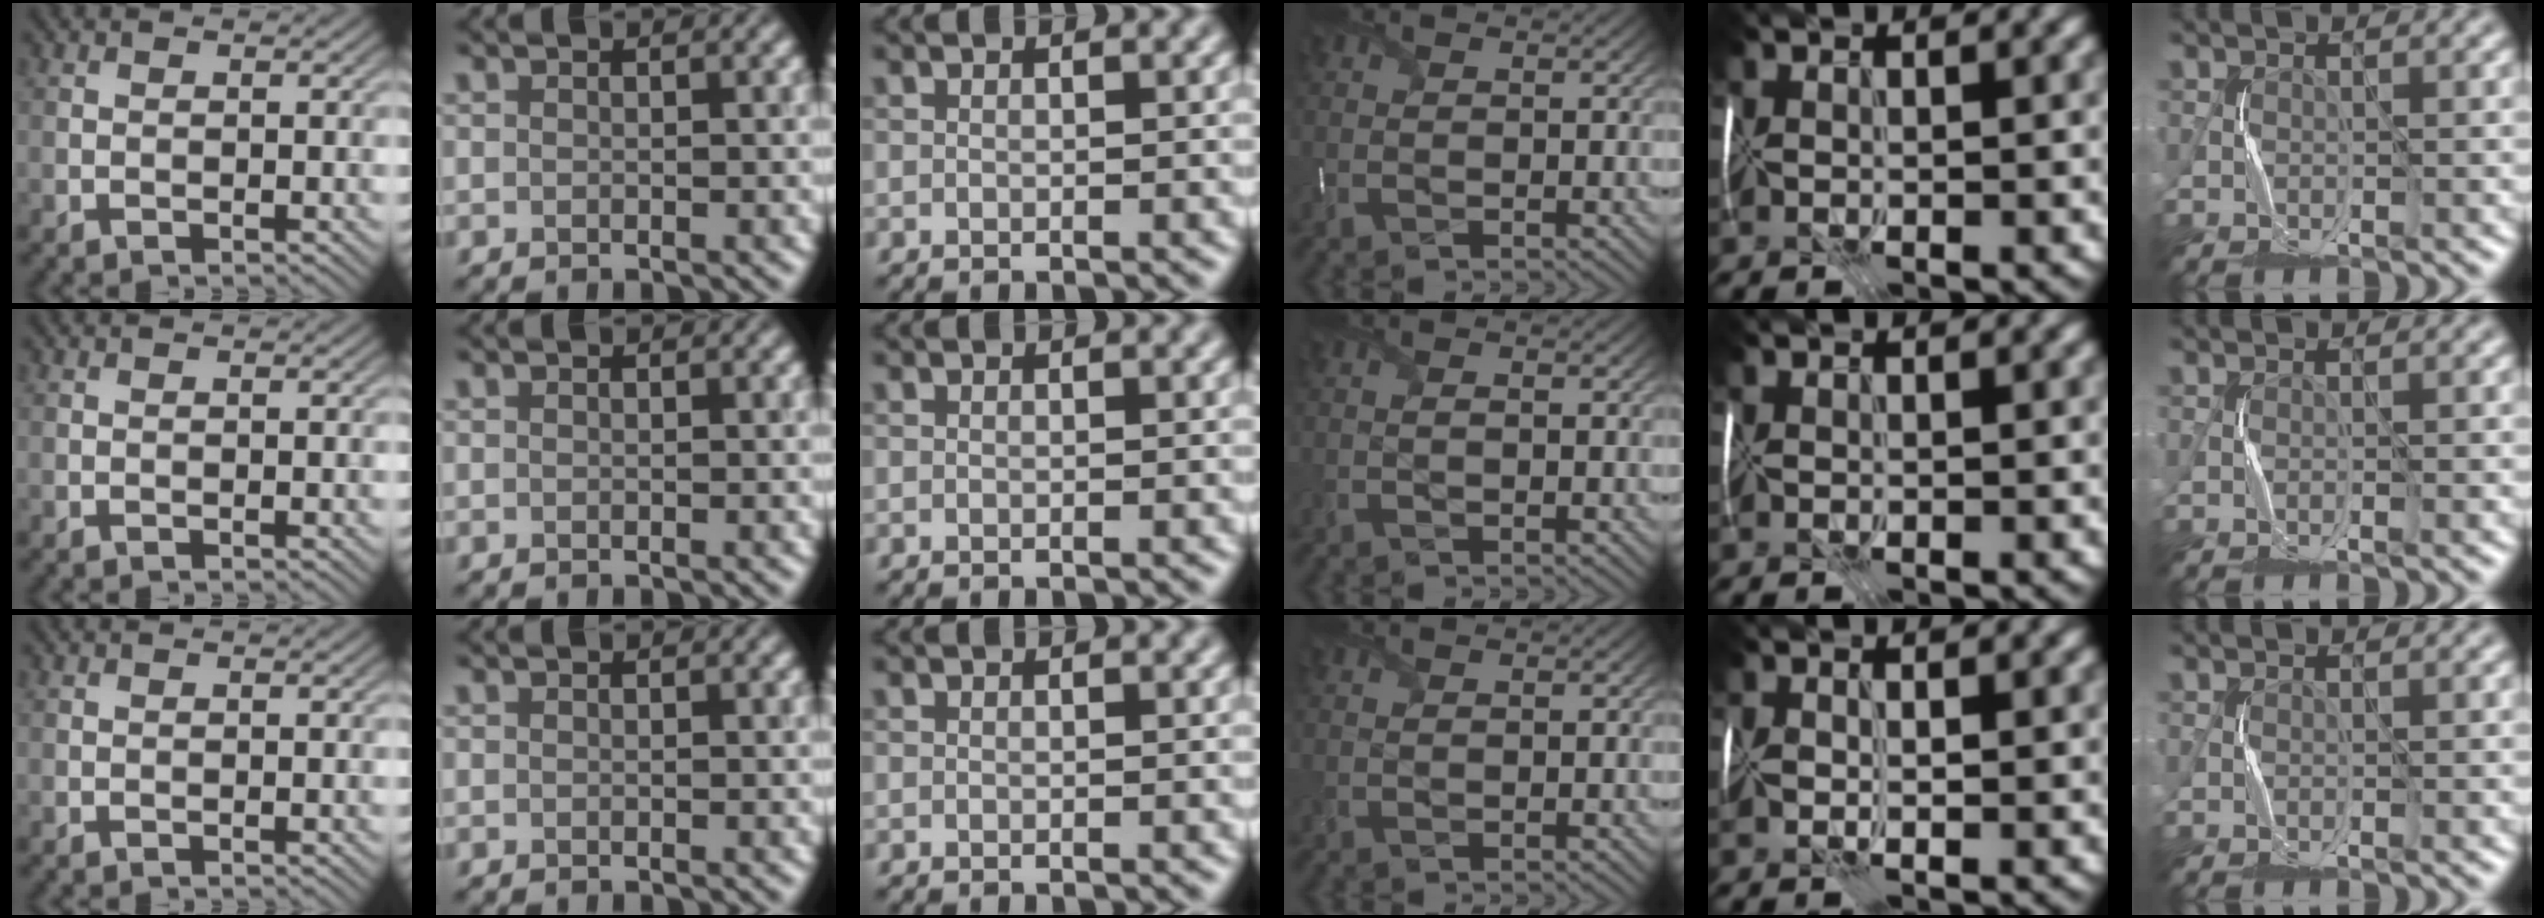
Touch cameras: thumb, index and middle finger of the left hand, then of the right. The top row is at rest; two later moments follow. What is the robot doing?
{"motion": "wrap", "object": "plastic wrap"}